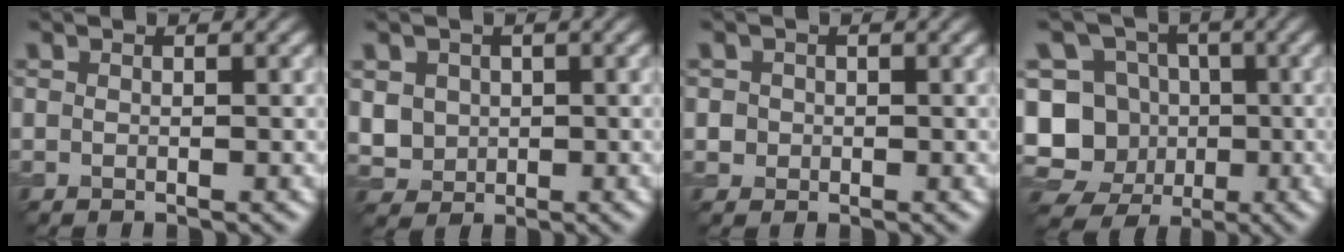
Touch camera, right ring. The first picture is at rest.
{"total": 3.7, "force": [0.8, 3.3, 1.4], "torque": [-0.042, 0.003, 0.020]}
{"total": 1.4, "force": [0.1, 1.3, 0.3], "torque": [0.006, 0.000, 0.002]}
{"total": 11.7, "force": [-2.8, 10.8, 3.5], "torque": [-0.078, 0.011, -0.066]}